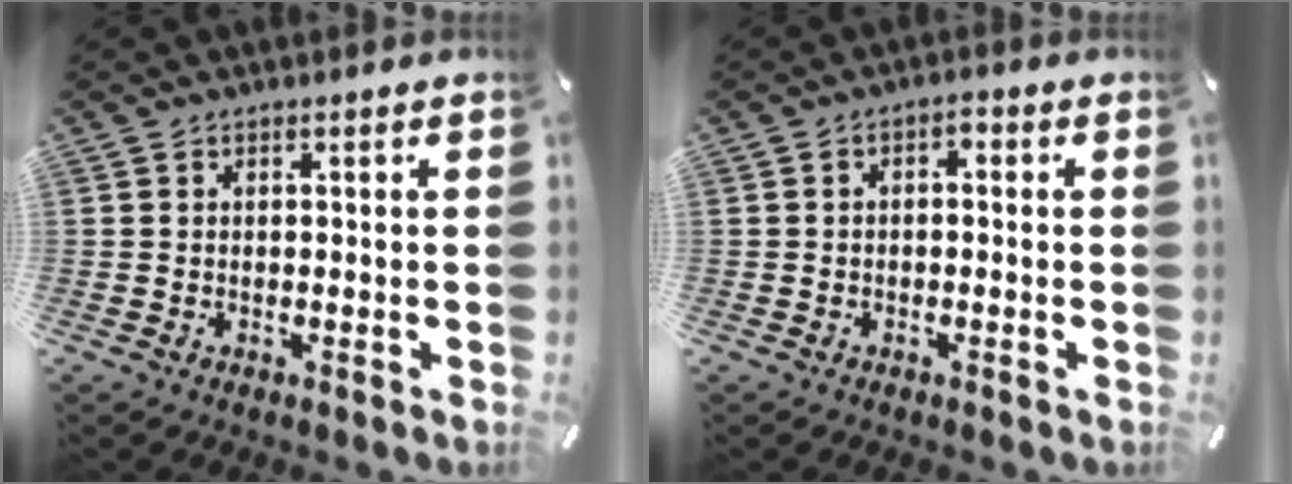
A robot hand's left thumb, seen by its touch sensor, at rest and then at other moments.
{"total": 1.7, "force": [-1.2, 0.8, 0.8], "torque": [-0.016, 0.010, -0.025]}